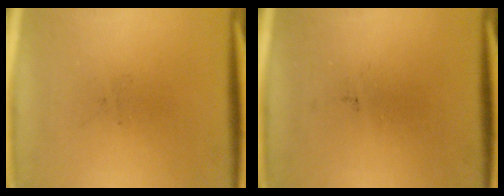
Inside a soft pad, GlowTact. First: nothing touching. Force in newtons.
{"total": 0.0}